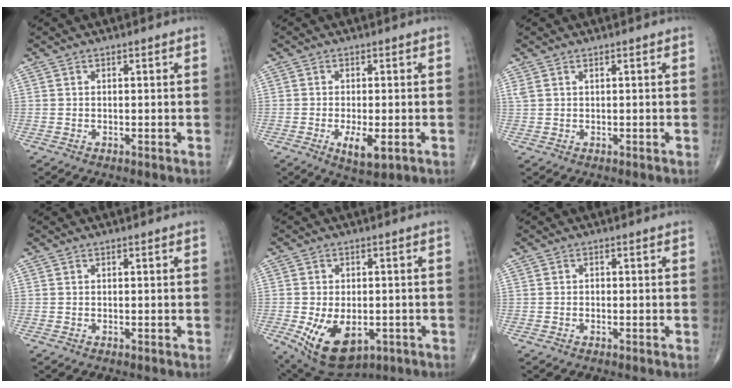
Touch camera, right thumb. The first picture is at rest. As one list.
[{"total": 5.4, "force": [-1.6, 1.9, 4.8], "torque": [-0.082, -0.012, -0.022]}, {"total": 1.0, "force": [0.6, 0.4, 0.7], "torque": [-0.020, 0.010, 0.018]}, {"total": 0.0}, {"total": 12.6, "force": [-4.1, 7.6, 9.3], "torque": [-0.145, -0.002, -0.046]}, {"total": 0.5, "force": [-0.1, 0.4, 0.3], "torque": [-0.003, 0.003, -0.004]}]